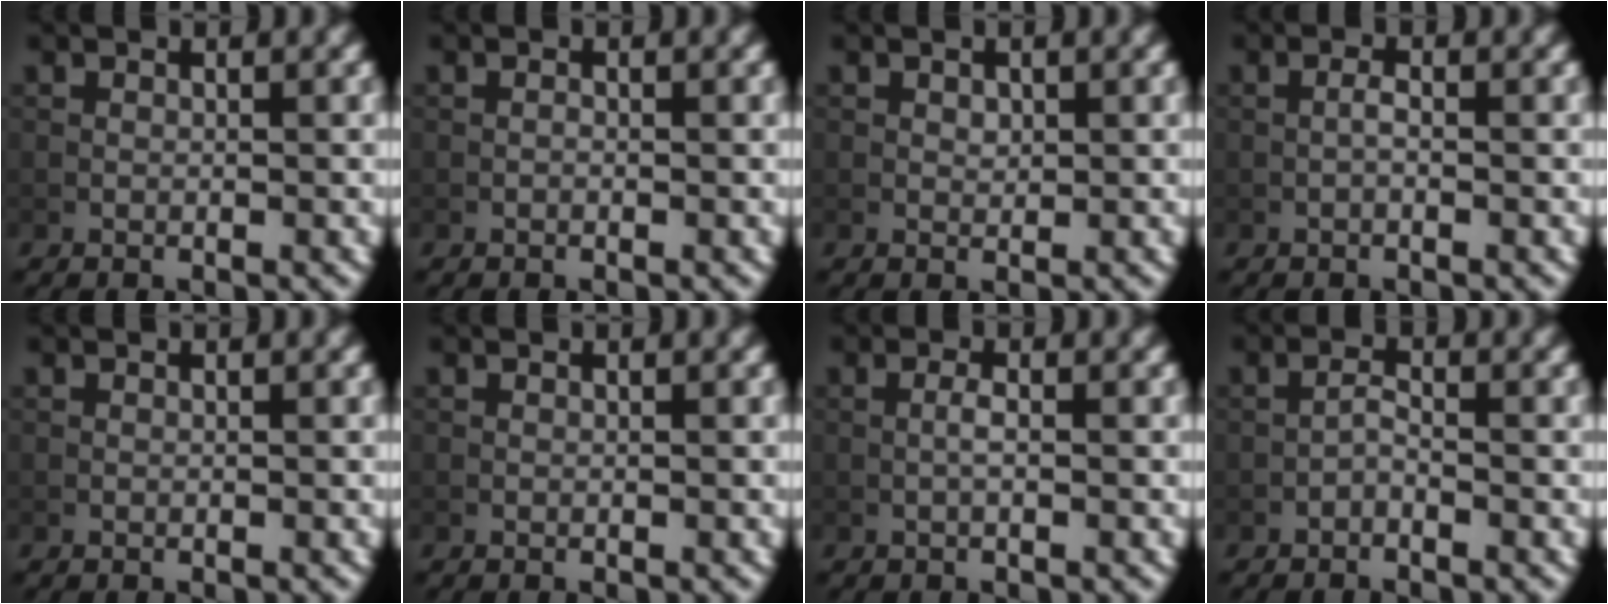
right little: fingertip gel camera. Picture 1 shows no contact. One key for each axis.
{"total": 0.0}
{"total": 0.6, "fx": 0.2, "fy": 0.4, "fz": 0.3, "tx": -0.006, "ty": -0.001, "tz": 0.004}
{"total": 0.9, "fx": -0.3, "fy": 0.2, "fz": 0.8, "tx": -0.017, "ty": 0.001, "tz": -0.008}
{"total": 0.0}
{"total": 0.0}
{"total": 1.0, "fx": -0.3, "fy": 0.1, "fz": 1.0, "tx": -0.020, "ty": 0.001, "tz": -0.007}
{"total": 1.1, "fx": -0.8, "fy": 0.2, "fz": 0.7, "tx": -0.014, "ty": 0.005, "tz": -0.017}